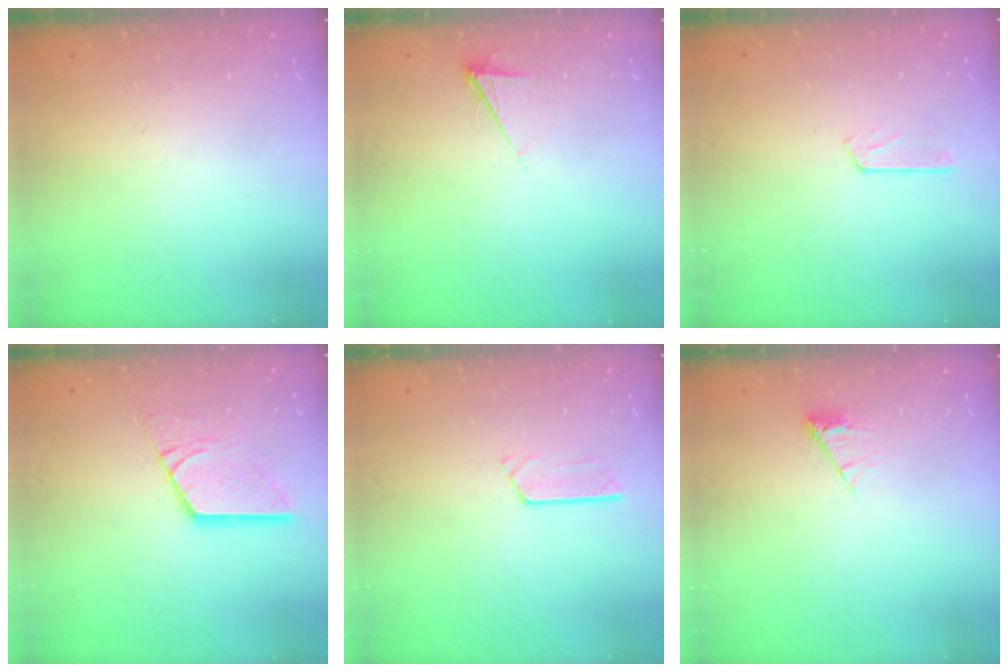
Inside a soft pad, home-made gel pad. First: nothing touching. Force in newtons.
{"total": 4.8, "press": 4.7, "slide": 0.6}
{"total": 2.8, "press": 2.8, "slide": 0.4}
{"total": 12.6, "press": 12.5, "slide": 1.3}
{"total": 2.6, "press": 2.6, "slide": 0.2}
{"total": 5.2, "press": 5.1, "slide": 0.8}